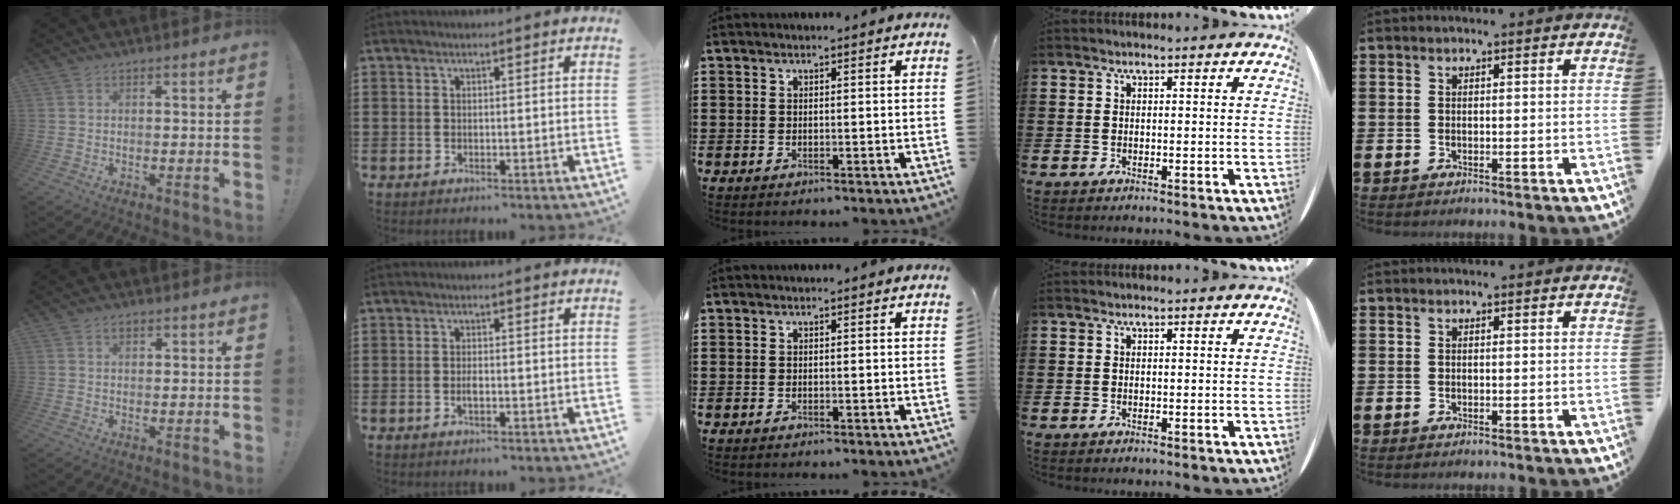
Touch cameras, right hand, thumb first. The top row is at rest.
{"thumb": {"total": 1.3, "force": [0.8, 0.7, 0.7], "torque": [-0.015, 0.002, 0.014]}, "index": {"total": 1.3, "force": [-0.3, 0.4, 1.2], "torque": [-0.024, 0.000, -0.005]}}